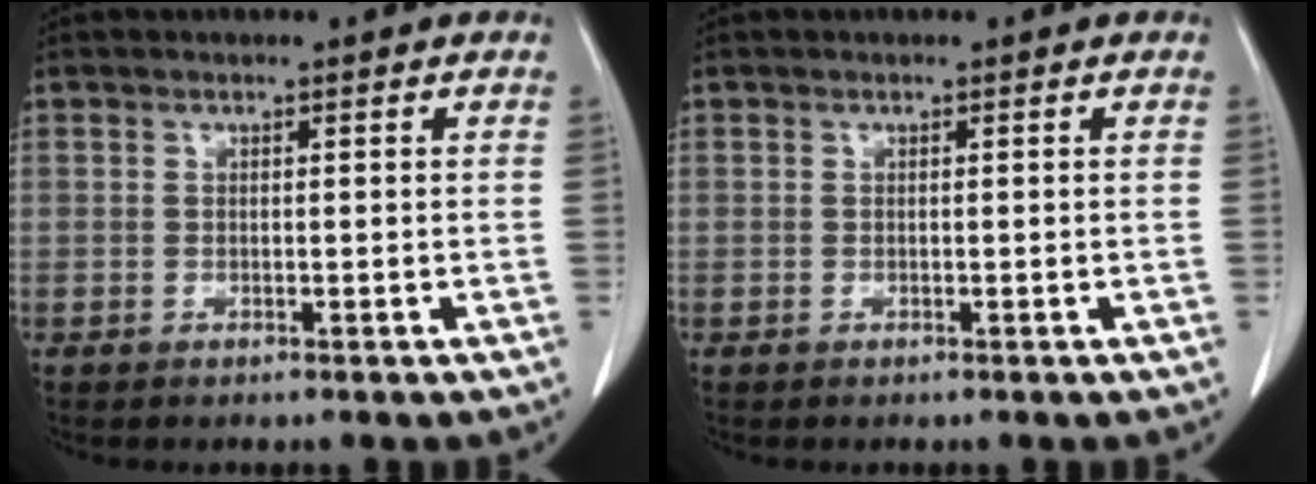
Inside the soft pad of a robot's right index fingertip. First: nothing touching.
{"total": 0.0}